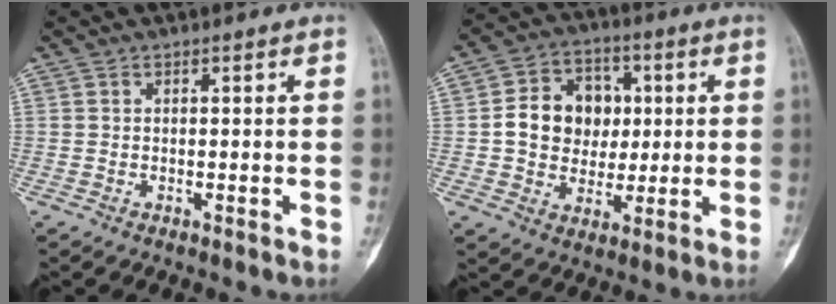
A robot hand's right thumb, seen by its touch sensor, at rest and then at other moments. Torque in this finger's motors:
{"motor_torque": [1.14, 1.04, 0.53, -0.36, 0.20]}